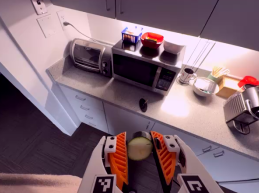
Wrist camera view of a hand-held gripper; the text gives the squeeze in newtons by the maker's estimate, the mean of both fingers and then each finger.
{"total": 10.0, "left": 10.2, "right": 9.8}